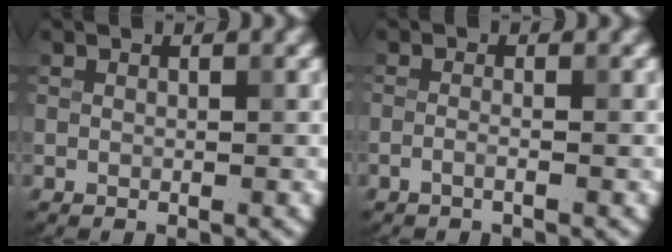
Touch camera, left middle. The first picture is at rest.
{"total": 1.1, "force": [-0.6, 0.3, 0.8], "torque": [-0.015, -0.002, -0.015]}